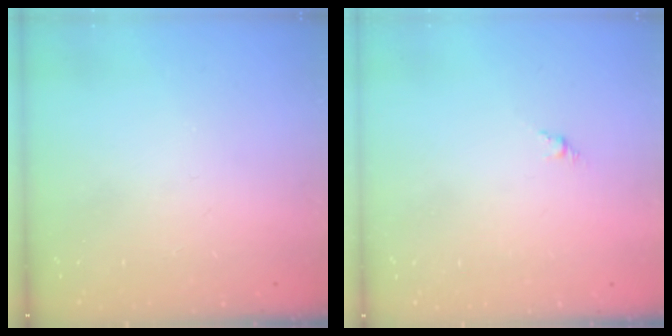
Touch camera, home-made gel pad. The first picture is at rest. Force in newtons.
{"total": 1.5, "press": 1.4, "slide": 0.6}